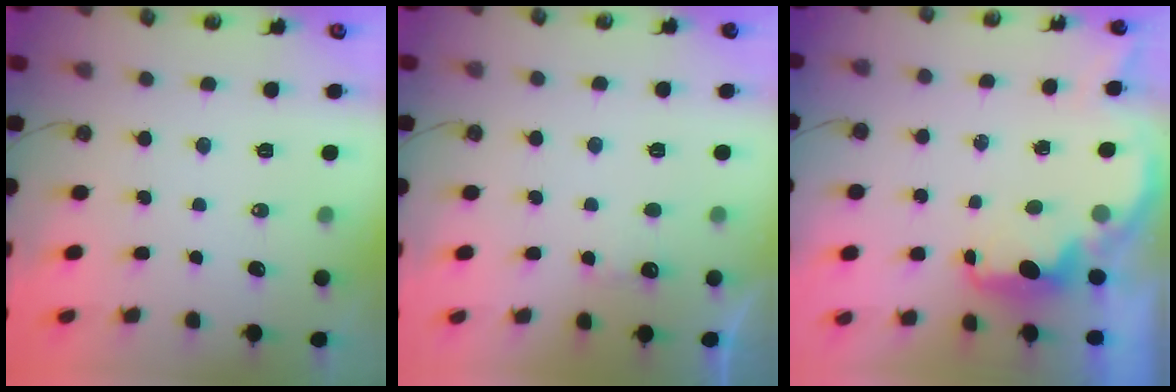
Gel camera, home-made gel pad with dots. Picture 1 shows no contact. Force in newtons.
{"total": 6.0, "press": 5.9, "slide": 1.2}
{"total": 2.3, "press": 2.1, "slide": 0.8}